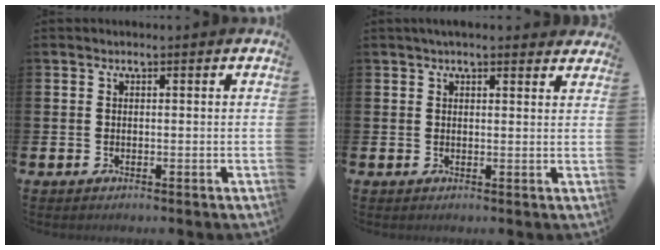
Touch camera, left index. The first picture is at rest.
{"total": 2.5, "force": [2.4, 0.4, 0.7], "torque": [-0.012, -0.005, 0.042]}